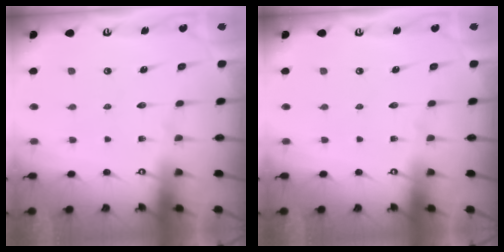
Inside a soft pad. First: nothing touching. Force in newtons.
{"total": 0.0}